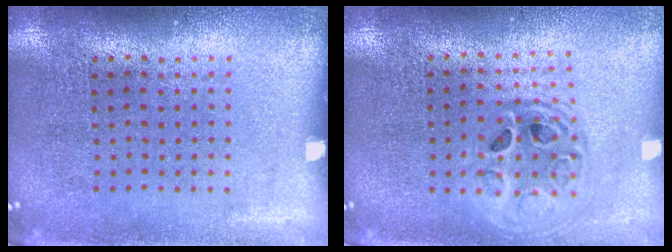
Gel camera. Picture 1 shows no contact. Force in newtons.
{"total": 1.6, "press": 1.4, "slide": 0.8}